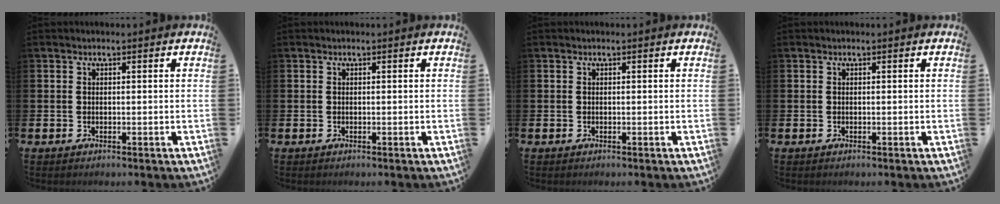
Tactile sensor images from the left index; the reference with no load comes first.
{"total": 0.0}
{"total": 0.0}
{"total": 0.0}